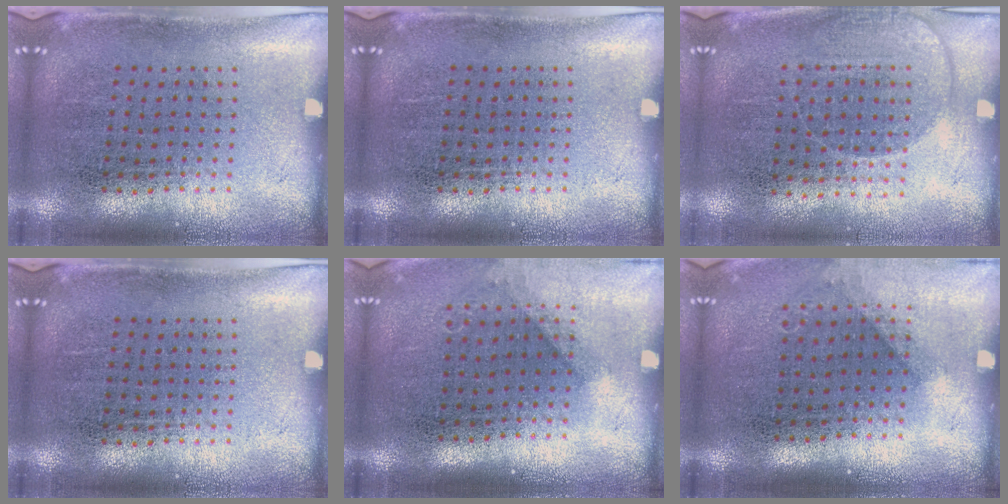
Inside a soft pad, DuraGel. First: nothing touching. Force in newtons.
{"total": 0.0}
{"total": 1.4, "press": 1.3, "slide": 0.5}
{"total": 0.0}
{"total": 1.0, "press": 0.7, "slide": 0.7}
{"total": 1.0, "press": 0.7, "slide": 0.7}